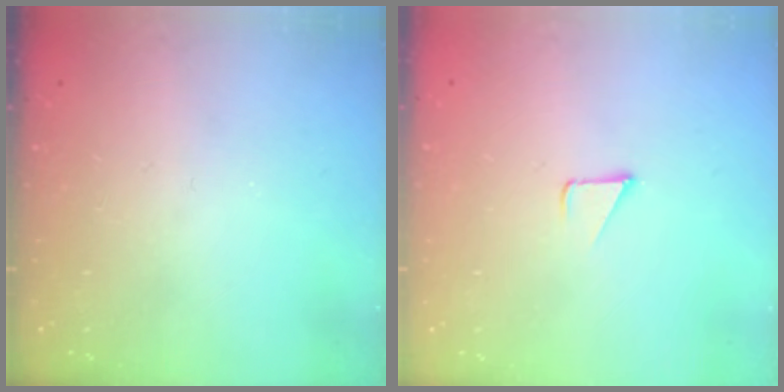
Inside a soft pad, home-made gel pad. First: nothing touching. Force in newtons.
{"total": 1.7, "press": 1.7, "slide": 0.1}